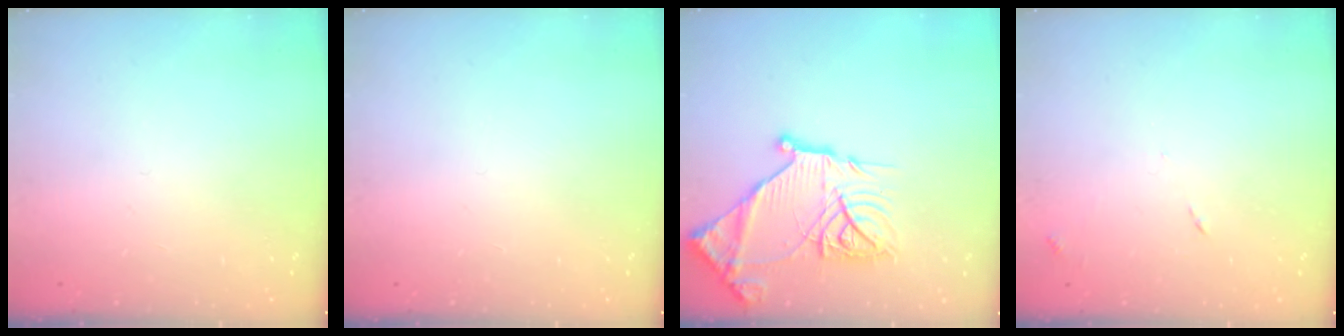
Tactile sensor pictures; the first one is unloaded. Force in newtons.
{"total": 0.0}
{"total": 22.8, "press": 22.6, "slide": 2.3}
{"total": 7.4, "press": 7.4, "slide": 0.7}